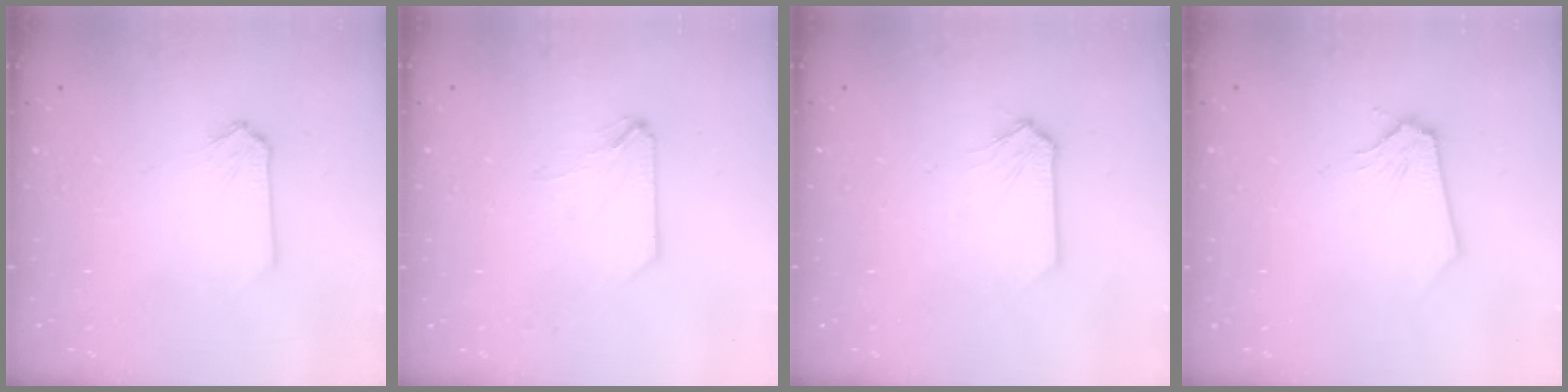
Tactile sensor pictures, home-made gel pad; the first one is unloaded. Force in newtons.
{"total": 1.4, "press": 1.4, "slide": 0.2}
{"total": 0.0}
{"total": 0.0}